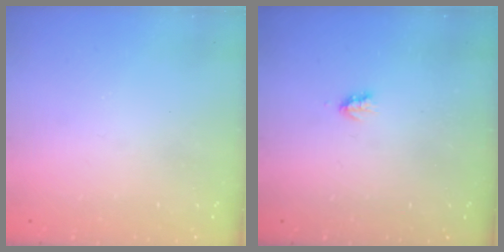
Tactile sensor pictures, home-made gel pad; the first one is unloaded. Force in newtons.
{"total": 1.9, "press": 1.8, "slide": 0.4}